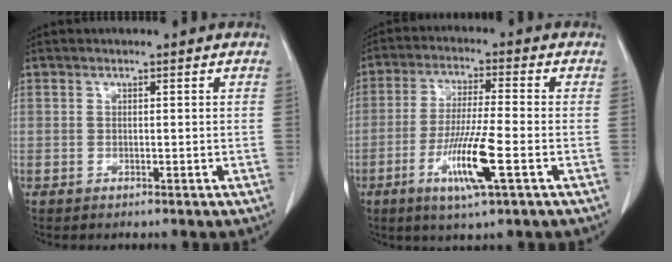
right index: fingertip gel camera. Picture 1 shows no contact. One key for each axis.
{"total": 10.1, "fx": -3.8, "fy": 0.1, "fz": 9.3, "tx": -0.183, "ty": -0.016, "tz": -0.070}